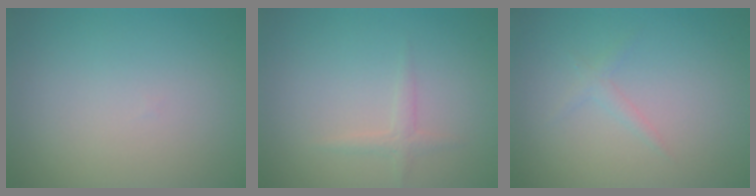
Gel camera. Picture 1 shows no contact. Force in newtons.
{"total": 1.1, "press": 1.1, "slide": 0.1}
{"total": 1.0, "press": 1.0, "slide": 0.0}